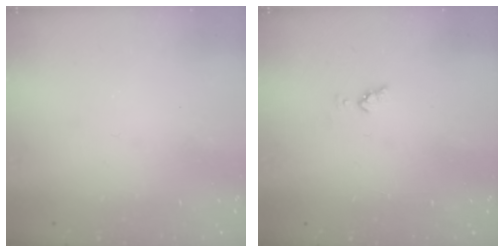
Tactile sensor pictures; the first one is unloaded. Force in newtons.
{"total": 3.3, "press": 3.2, "slide": 0.7}